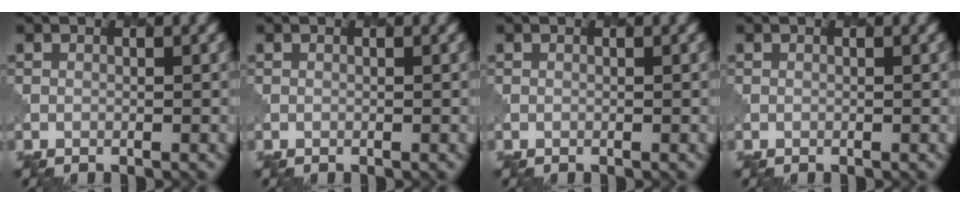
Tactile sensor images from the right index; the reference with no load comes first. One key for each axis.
{"total": 0.0}
{"total": 0.0}
{"total": 0.0}